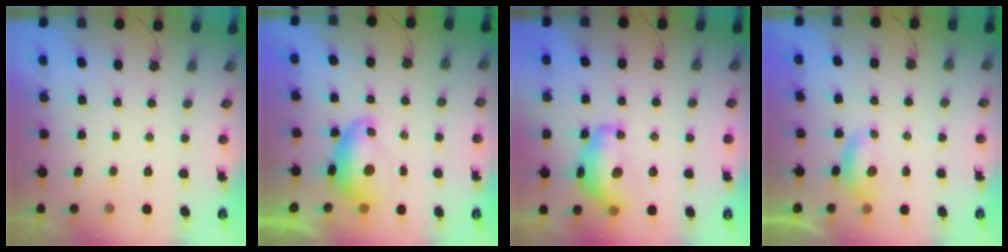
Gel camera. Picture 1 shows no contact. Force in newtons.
{"total": 8.5, "press": 8.4, "slide": 1.0}
{"total": 15.0, "press": 14.9, "slide": 1.1}
{"total": 5.0, "press": 5.0, "slide": 0.6}